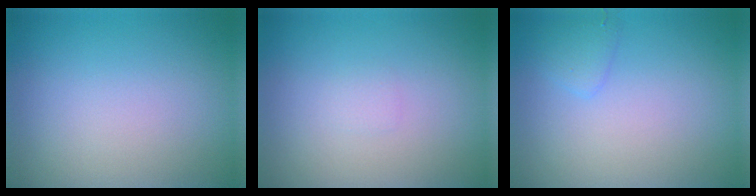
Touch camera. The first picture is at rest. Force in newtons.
{"total": 0.5, "press": 0.5, "slide": 0.0}
{"total": 1.2, "press": 1.2, "slide": 0.1}